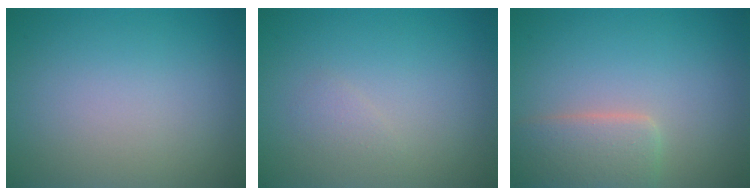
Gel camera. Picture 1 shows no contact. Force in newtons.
{"total": 0.8, "press": 0.8, "slide": 0.1}
{"total": 3.7, "press": 3.7, "slide": 0.2}